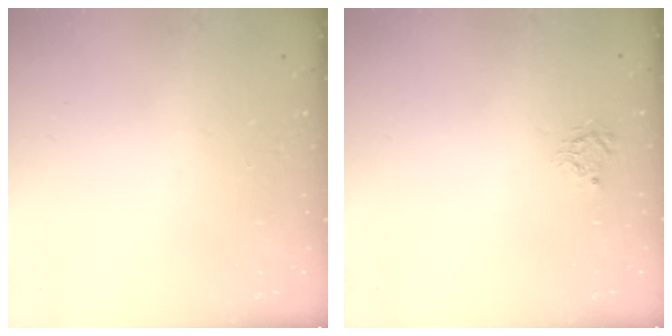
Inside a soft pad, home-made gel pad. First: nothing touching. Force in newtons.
{"total": 2.9, "press": 2.9, "slide": 0.4}